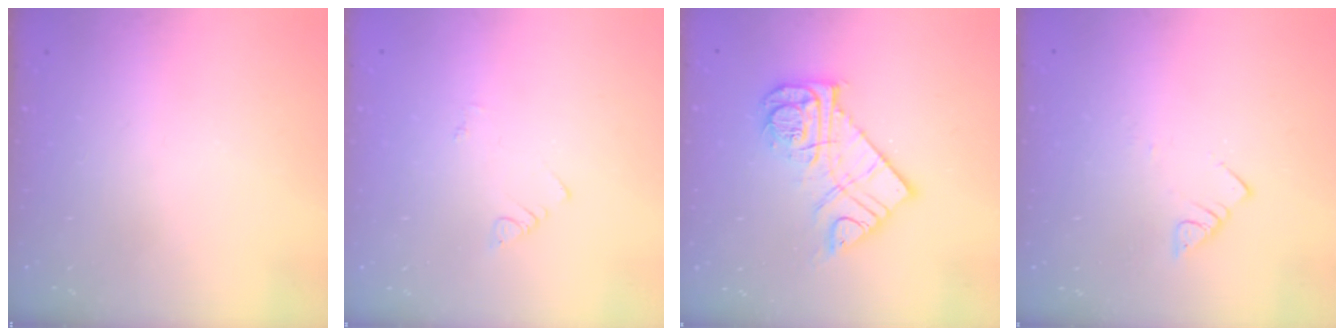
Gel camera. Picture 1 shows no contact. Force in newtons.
{"total": 1.1, "press": 1.1, "slide": 0.3}
{"total": 13.9, "press": 13.8, "slide": 1.5}
{"total": 2.8, "press": 2.8, "slide": 0.2}